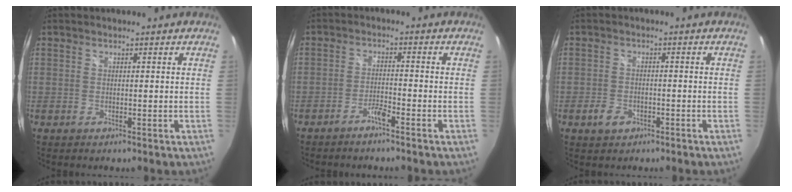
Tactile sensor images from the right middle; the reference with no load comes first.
{"total": 2.7, "force": [-2.3, 0.1, 1.4], "torque": [-0.045, 0.005, -0.045]}
{"total": 3.2, "force": [-1.8, 2.2, 1.5], "torque": [-0.035, 0.003, -0.029]}